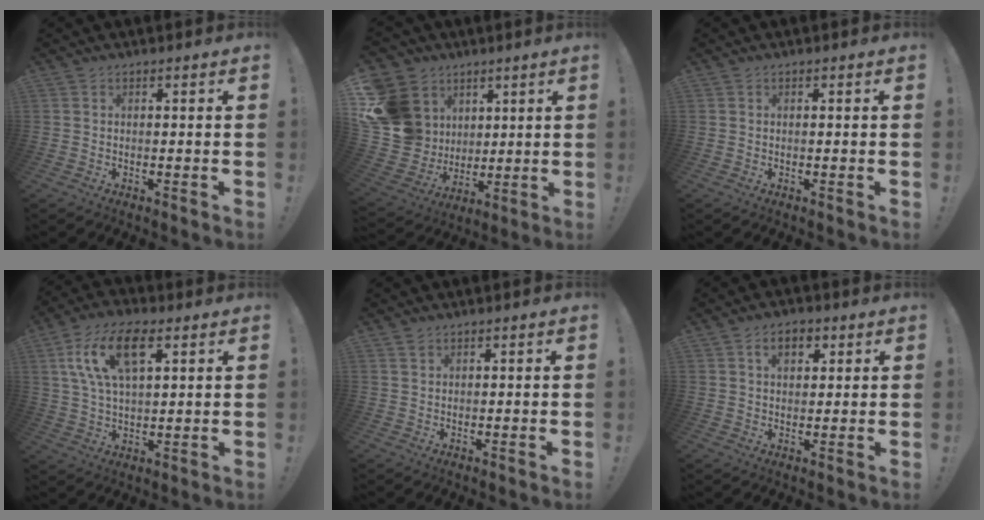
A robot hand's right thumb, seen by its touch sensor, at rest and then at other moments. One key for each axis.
{"total": 17.9, "fx": 5.0, "fy": 15.9, "fz": 6.7, "tx": -0.129, "ty": -0.026, "tz": 0.127}
{"total": 0.0}
{"total": 14.6, "fx": 6.0, "fy": 7.1, "fz": 11.2, "tx": -0.209, "ty": -0.001, "tz": 0.110}
{"total": 1.2, "fx": 0.9, "fy": 0.7, "fz": 0.3, "tx": 0.000, "ty": -0.002, "tz": 0.017}
{"total": 5.7, "fx": 2.4, "fy": 3.8, "fz": 3.6, "tx": -0.048, "ty": 0.001, "tz": 0.039}